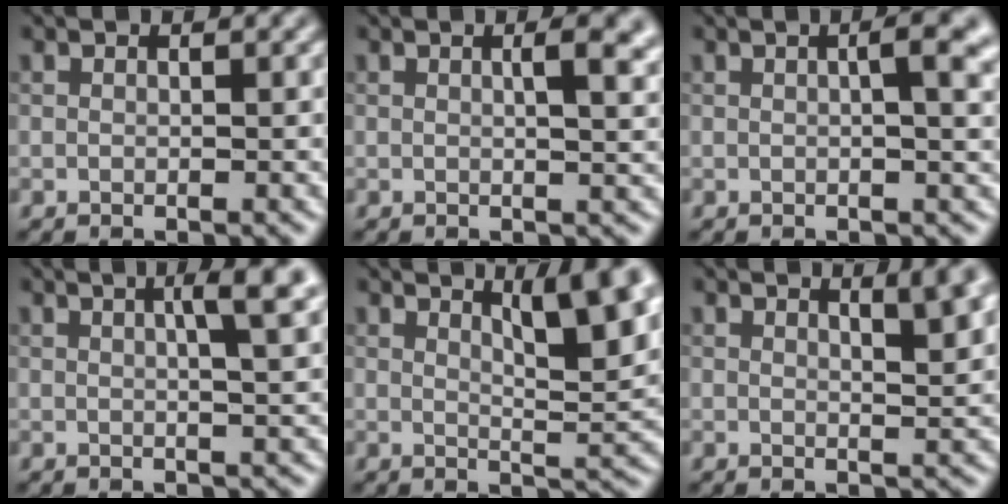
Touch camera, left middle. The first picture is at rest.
{"total": 3.9, "force": [1.1, 1.3, 3.5], "torque": [-0.033, 0.009, 0.012]}
{"total": 4.3, "force": [0.7, 1.4, 4.0], "torque": [-0.041, 0.016, 0.005]}
{"total": 4.4, "force": [1.5, 0.9, 4.1], "torque": [-0.049, 0.013, 0.016]}
{"total": 6.2, "force": [3.3, 1.5, 5.0], "torque": [-0.060, 0.002, 0.052]}
{"total": 4.1, "force": [2.3, 1.3, 3.2], "torque": [-0.020, 0.007, 0.025]}